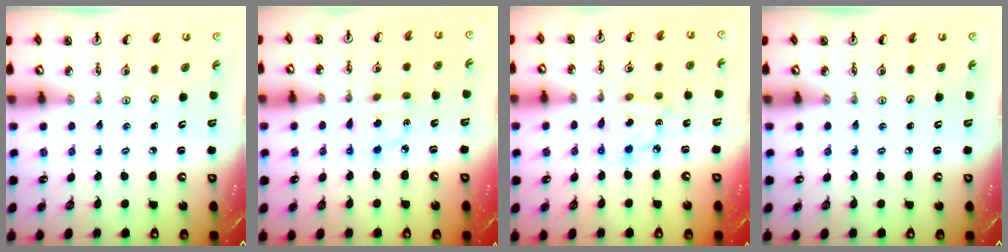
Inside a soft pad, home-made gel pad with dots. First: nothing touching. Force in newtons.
{"total": 2.6, "press": 2.6, "slide": 0.1}
{"total": 6.8, "press": 6.8, "slide": 0.4}
{"total": 0.0}